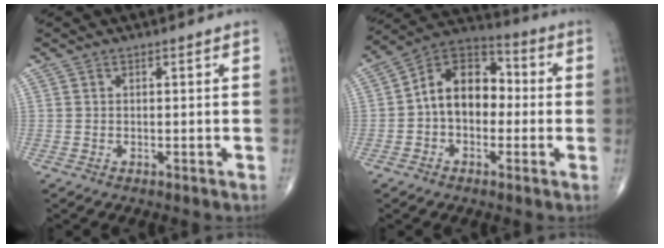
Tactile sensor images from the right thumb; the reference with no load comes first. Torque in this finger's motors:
{"motor_torque": [0.21, 0.34, 0.15, -0.05, 0.09]}